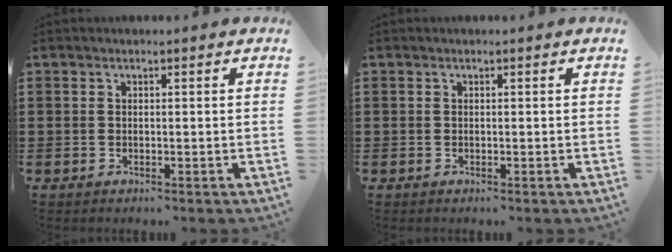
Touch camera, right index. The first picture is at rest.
{"total": 0.0}